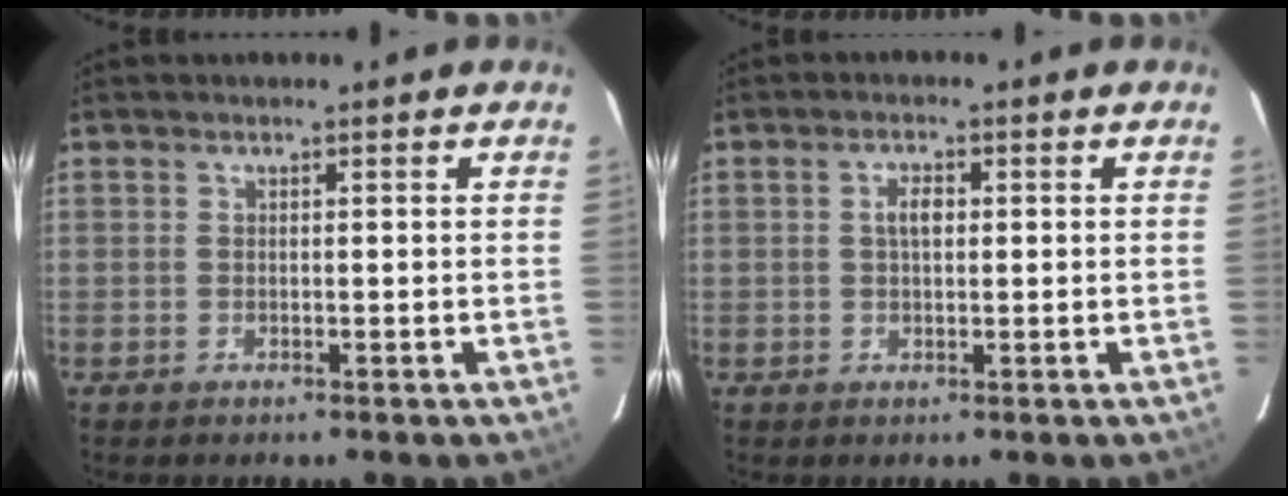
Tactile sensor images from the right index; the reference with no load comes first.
{"total": 2.6, "force": [0.4, 1.3, 2.2], "torque": [-0.042, 0.007, 0.007]}